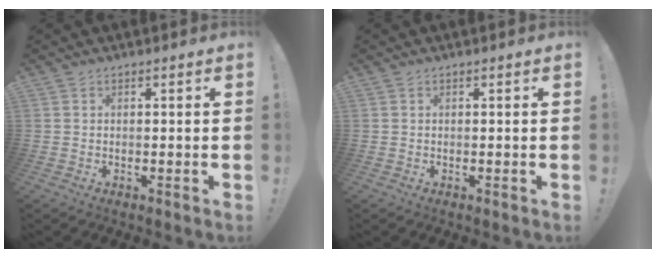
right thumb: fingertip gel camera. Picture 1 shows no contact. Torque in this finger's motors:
{"motor_torque": [0.00, 0.00, -0.12, 0.12, 0.00]}